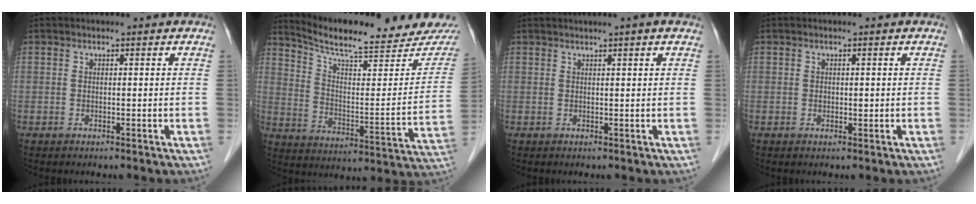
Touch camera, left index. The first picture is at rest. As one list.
[{"total": 21.1, "force": [19.4, 2.7, 7.8], "torque": [-0.122, -0.050, 0.266]}, {"total": 2.4, "force": [1.8, -0.5, 1.5], "torque": [-0.022, 0.016, 0.032]}, {"total": 0.8, "force": [0.1, 0.5, 0.6], "torque": [-0.007, 0.001, 0.001]}]